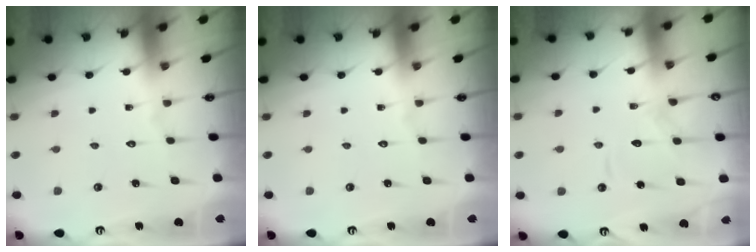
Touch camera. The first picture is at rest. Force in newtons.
{"total": 0.0}
{"total": 11.2, "press": 11.1, "slide": 1.1}